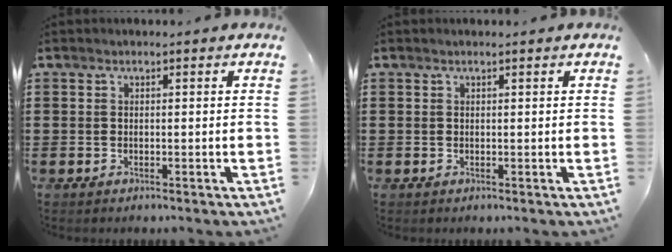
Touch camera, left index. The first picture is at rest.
{"total": 0.0}